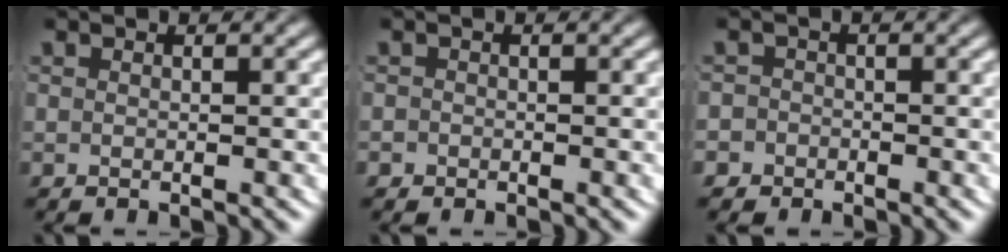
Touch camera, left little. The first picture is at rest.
{"total": 0.9, "force": [-0.5, 0.7, -0.1], "torque": [0.002, -0.006, -0.007]}
{"total": 3.0, "force": [-1.6, 2.5, -0.2], "torque": [-0.003, -0.010, -0.031]}